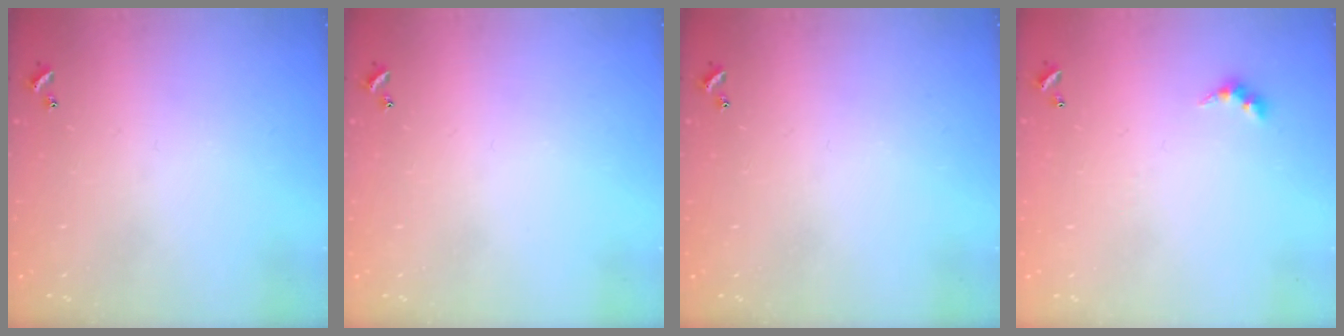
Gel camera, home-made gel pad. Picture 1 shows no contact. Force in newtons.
{"total": 0.0}
{"total": 0.0}
{"total": 2.4, "press": 2.4, "slide": 0.5}